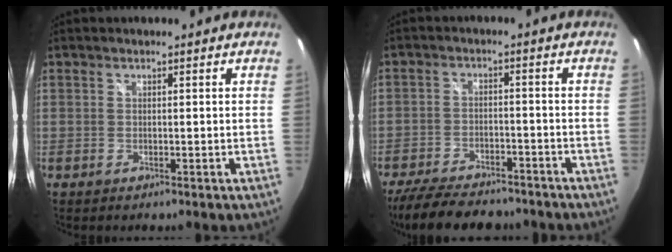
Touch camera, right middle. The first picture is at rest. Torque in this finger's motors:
{"motor_torque": [1.00, -1.14, 0.10, 0.03]}